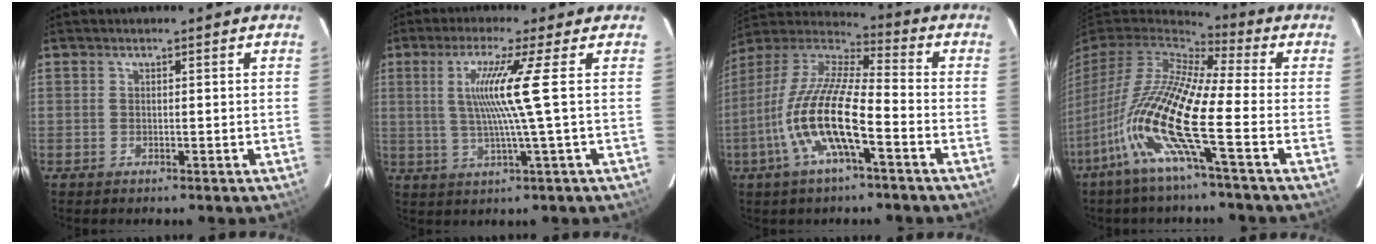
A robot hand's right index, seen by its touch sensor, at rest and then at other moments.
{"total": 8.4, "force": [1.0, -2.6, 7.9], "torque": [-0.146, -0.007, 0.024]}
{"total": 15.8, "force": [-6.0, 3.5, 14.2], "torque": [-0.281, -0.013, -0.121]}
{"total": 16.0, "force": [-6.6, 0.7, 14.6], "torque": [-0.274, -0.027, -0.139]}